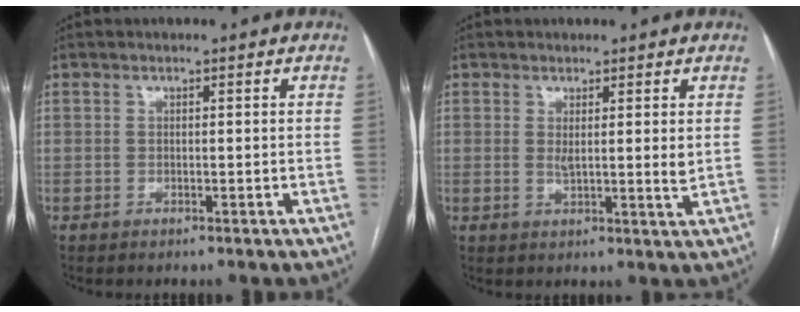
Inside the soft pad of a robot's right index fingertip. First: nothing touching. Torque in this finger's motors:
{"motor_torque": [0.05, 0.26, 0.18, 0.00]}